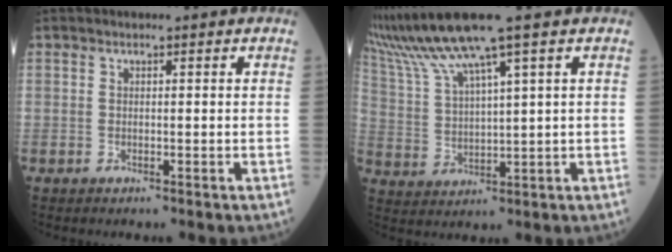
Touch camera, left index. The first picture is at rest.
{"total": 9.3, "force": [7.0, -1.9, 5.8], "torque": [-0.126, 0.014, 0.142]}